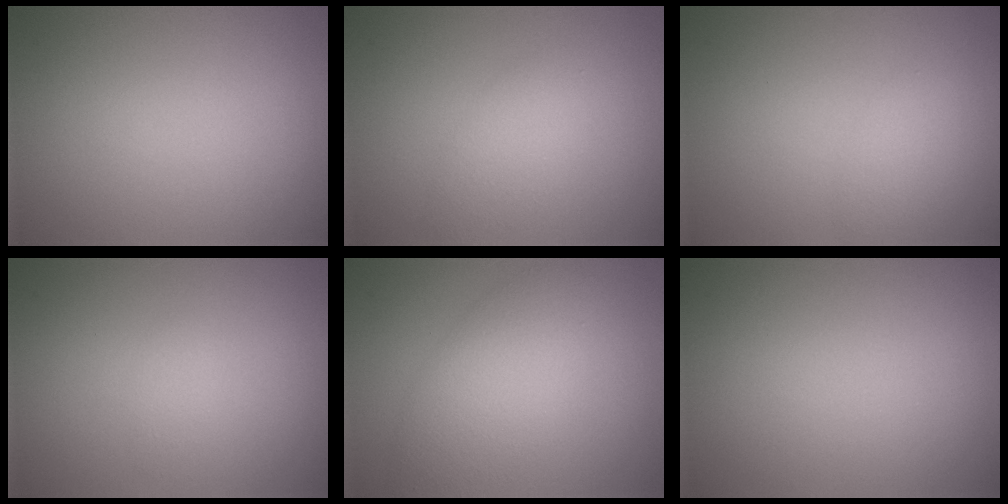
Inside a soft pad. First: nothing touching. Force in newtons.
{"total": 2.4, "press": 2.4, "slide": 0.2}
{"total": 1.6, "press": 1.6, "slide": 0.1}
{"total": 0.8, "press": 0.8, "slide": 0.1}
{"total": 5.1, "press": 5.1, "slide": 0.1}
{"total": 0.0}